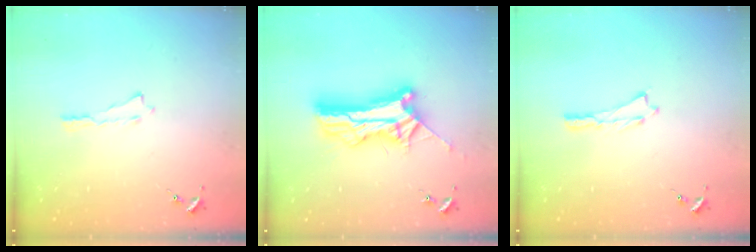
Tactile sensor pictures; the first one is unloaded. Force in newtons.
{"total": 12.6, "press": 12.6, "slide": 1.2}
{"total": 0.0}